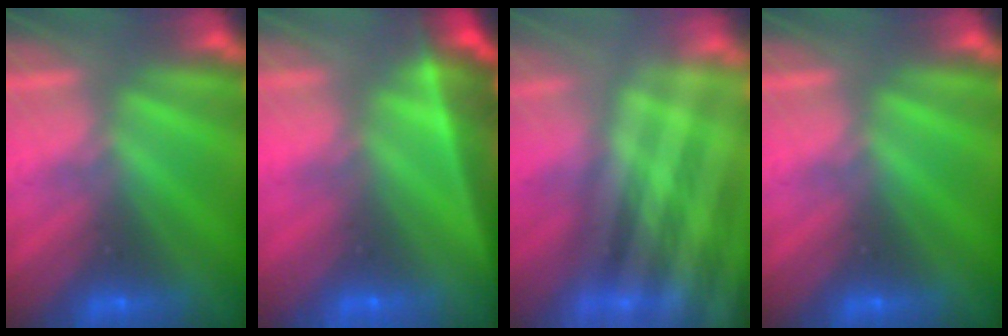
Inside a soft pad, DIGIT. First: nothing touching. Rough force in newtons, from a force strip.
{"total": 9.7}
{"total": 5.8}
{"total": 0.0}